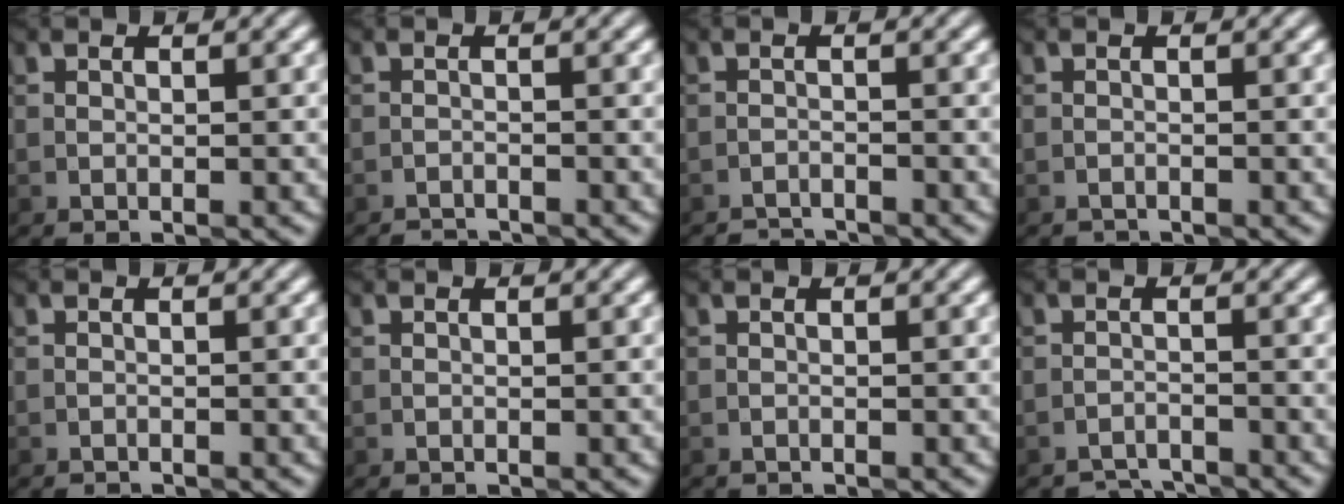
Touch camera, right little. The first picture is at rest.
{"total": 2.4, "force": [-2.4, 0.3, 0.2], "torque": [-0.001, -0.006, -0.049]}
{"total": 2.9, "force": [-2.9, 0.4, 0.2], "torque": [-0.001, -0.005, -0.057]}
{"total": 1.3, "force": [-1.3, 0.1, -0.1], "torque": [0.003, -0.004, -0.029]}
{"total": 0.9, "force": [-0.8, 0.0, -0.1], "torque": [0.001, -0.004, -0.020]}
{"total": 0.0}
{"total": 0.6, "force": [-0.5, 0.0, -0.2], "torque": [0.005, -0.001, -0.013]}
{"total": 3.7, "force": [-3.6, 0.7, 0.5], "torque": [-0.006, -0.008, -0.067]}